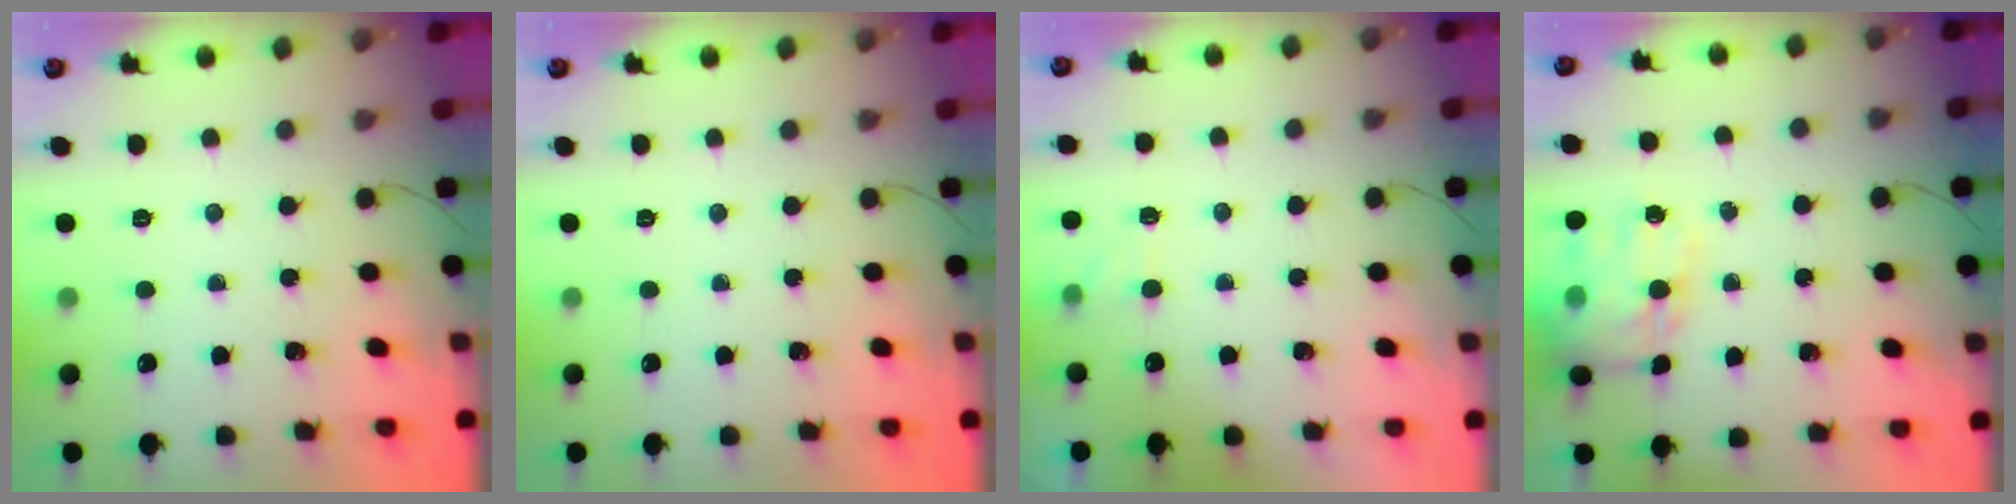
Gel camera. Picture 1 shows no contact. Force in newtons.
{"total": 0.0}
{"total": 2.7, "press": 2.5, "slide": 1.1}
{"total": 16.1, "press": 15.7, "slide": 3.9}